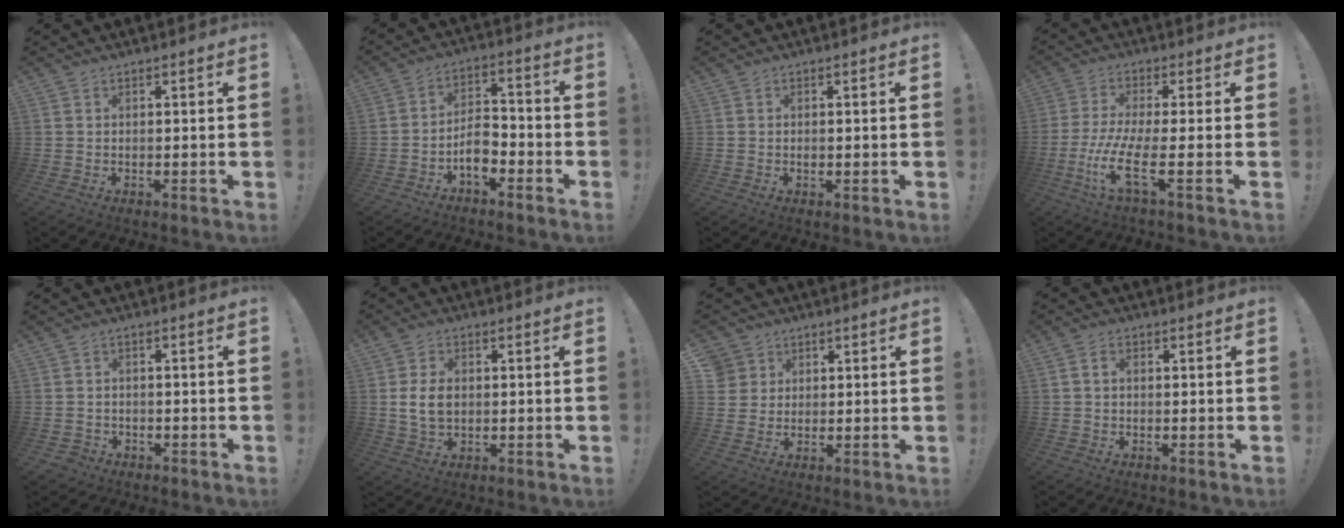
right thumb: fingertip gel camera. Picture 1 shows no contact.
{"total": 7.4, "force": [-4.1, 4.2, 4.4], "torque": [-0.073, 0.016, -0.075]}
{"total": 0.6, "force": [0.0, 0.1, 0.6], "torque": [-0.004, -0.004, -0.002]}
{"total": 12.2, "force": [-3.5, 2.0, 11.5], "torque": [-0.237, -0.011, -0.062]}
{"total": 1.8, "force": [-1.1, 1.4, 0.4], "torque": [-0.010, 0.003, -0.019]}
{"total": 6.9, "force": [0.2, 4.7, 5.0], "torque": [-0.086, -0.002, 0.001]}
{"total": 5.0, "force": [2.4, 4.3, 0.6], "torque": [-0.004, -0.014, 0.046]}
{"total": 1.7, "force": [0.0, 1.2, 1.2], "torque": [-0.024, 0.007, 0.001]}